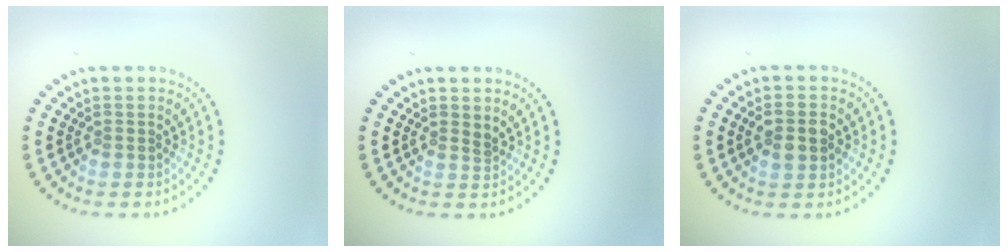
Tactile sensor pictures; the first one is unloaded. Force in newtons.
{"total": 0.6, "press": 0.3, "slide": 0.5}
{"total": 2.3, "press": 2.3, "slide": 0.1}